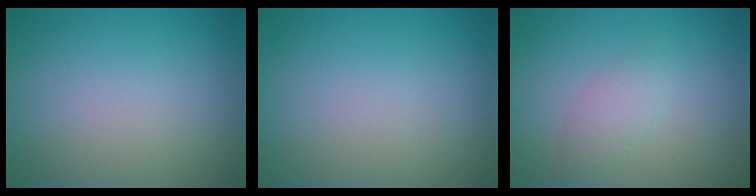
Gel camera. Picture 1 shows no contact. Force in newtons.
{"total": 0.0}
{"total": 1.8, "press": 1.8, "slide": 0.0}